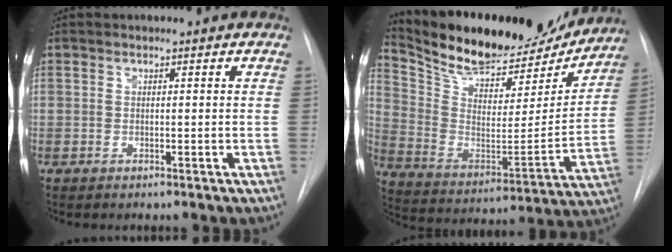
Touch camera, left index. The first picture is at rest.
{"total": 25.5, "force": [22.7, 7.4, 9.0], "torque": [-0.165, -0.018, 0.345]}